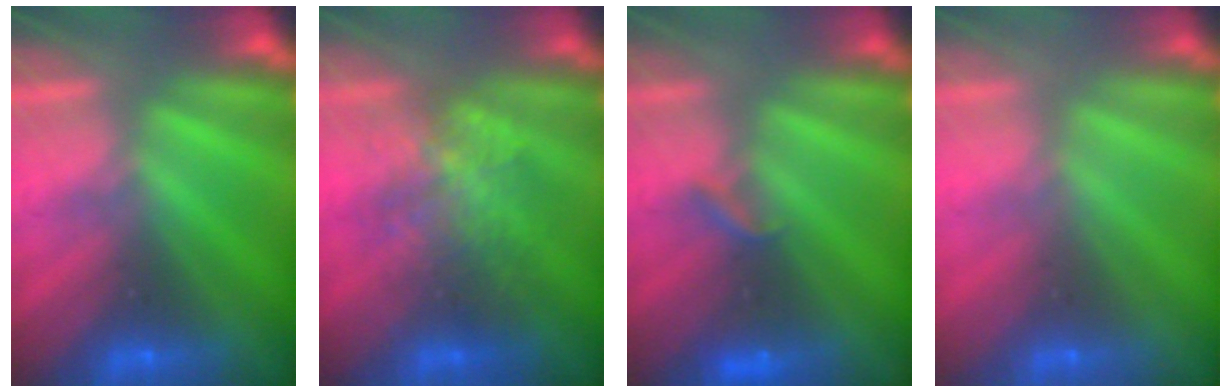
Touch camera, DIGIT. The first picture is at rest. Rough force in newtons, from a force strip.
{"total": 2.2}
{"total": 2.2}
{"total": 3.3}